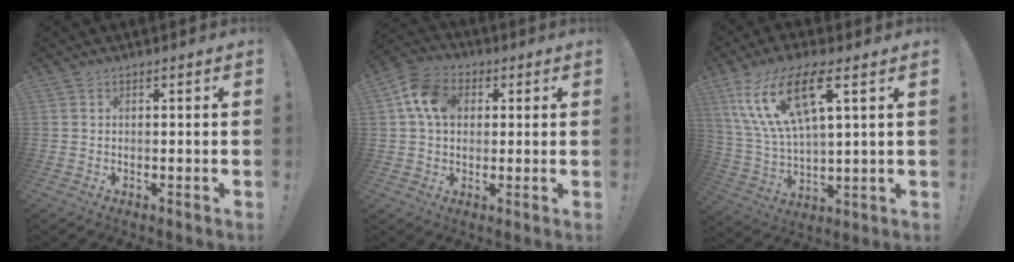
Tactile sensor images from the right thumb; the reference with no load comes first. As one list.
[{"total": 11.1, "force": [2.9, 8.4, 6.6], "torque": [-0.110, 0.009, 0.057]}, {"total": 17.1, "force": [8.3, 6.3, 13.5], "torque": [-0.266, -0.019, 0.138]}]